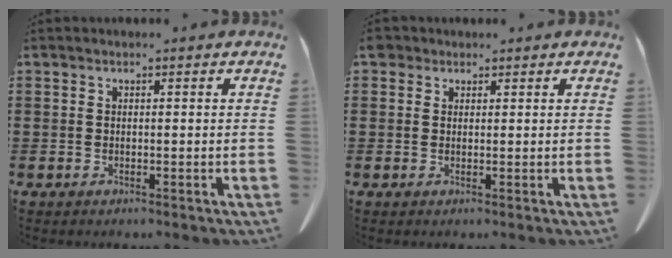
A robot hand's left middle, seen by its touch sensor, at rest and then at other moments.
{"total": 1.6, "force": [1.1, 1.1, 0.3], "torque": [-0.012, 0.007, 0.022]}